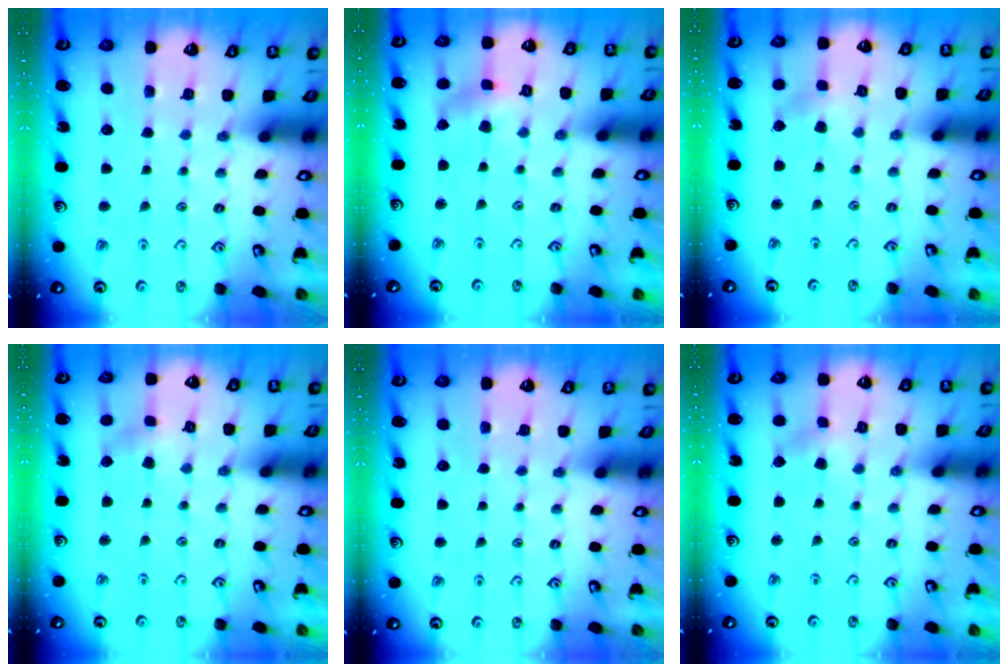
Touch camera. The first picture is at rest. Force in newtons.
{"total": 1.6, "press": 1.5, "slide": 0.4}
{"total": 2.1, "press": 2.1, "slide": 0.3}
{"total": 2.1, "press": 2.1, "slide": 0.3}
{"total": 0.0}
{"total": 1.8, "press": 1.7, "slide": 0.6}